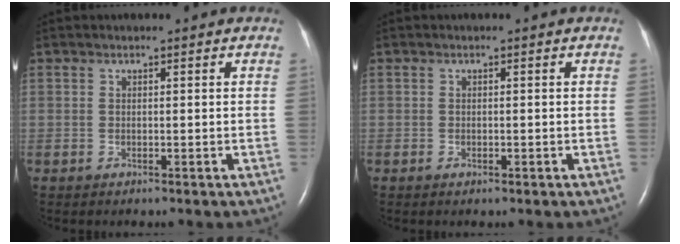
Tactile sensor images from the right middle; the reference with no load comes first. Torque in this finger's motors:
{"motor_torque": [-0.02, -0.07, -0.07, 0.00]}